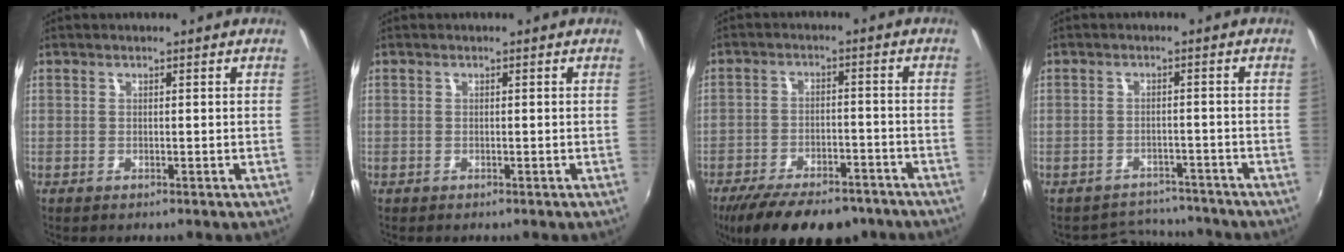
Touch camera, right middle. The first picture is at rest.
{"total": 0.9, "force": [-0.5, 0.8, -0.1], "torque": [-0.001, 0.003, -0.005]}
{"total": 17.2, "force": [-13.1, 6.7, 8.9], "torque": [-0.179, -0.021, -0.191]}
{"total": 6.5, "force": [-6.0, 2.4, -0.1], "torque": [-0.007, 0.021, -0.083]}